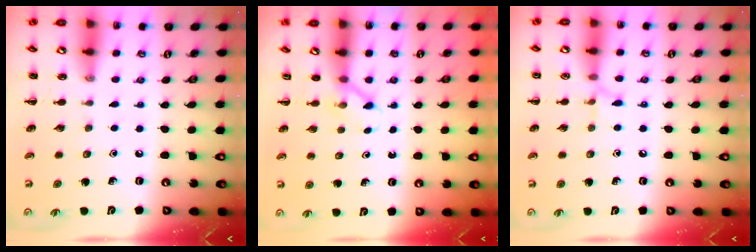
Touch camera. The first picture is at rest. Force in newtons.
{"total": 2.8, "press": 2.6, "slide": 1.0}
{"total": 4.8, "press": 4.6, "slide": 1.5}